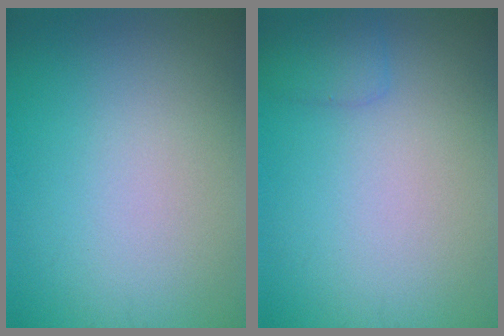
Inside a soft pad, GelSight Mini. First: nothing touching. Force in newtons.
{"total": 1.3, "press": 1.3, "slide": 0.0}